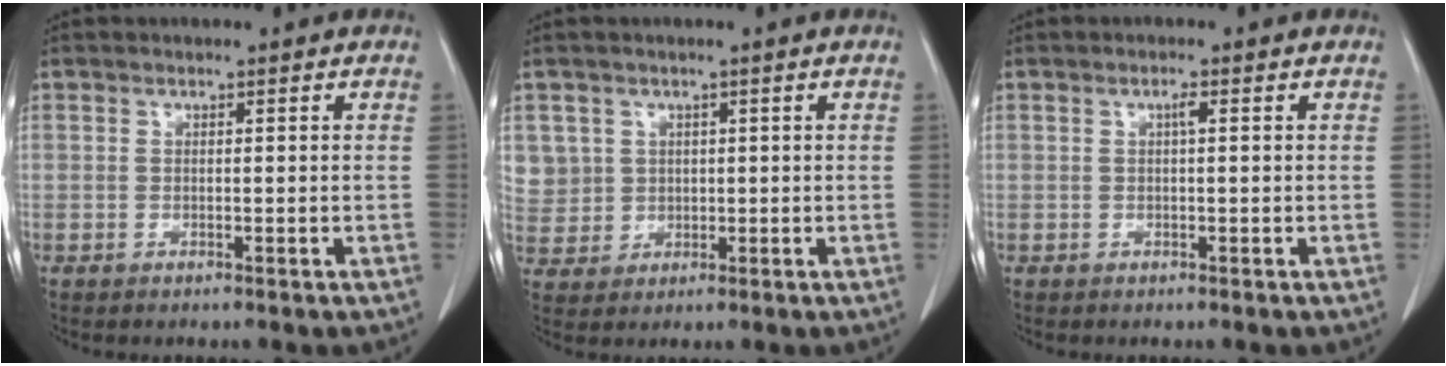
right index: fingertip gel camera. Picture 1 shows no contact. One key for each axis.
{"total": 6.5, "fx": 2.1, "fy": 6.2, "fz": 0.3, "tx": -0.013, "ty": 0.015, "tz": 0.058}
{"total": 1.0, "fx": 0.2, "fy": 0.1, "fz": 1.0, "tx": -0.019, "ty": 0.003, "tz": 0.003}